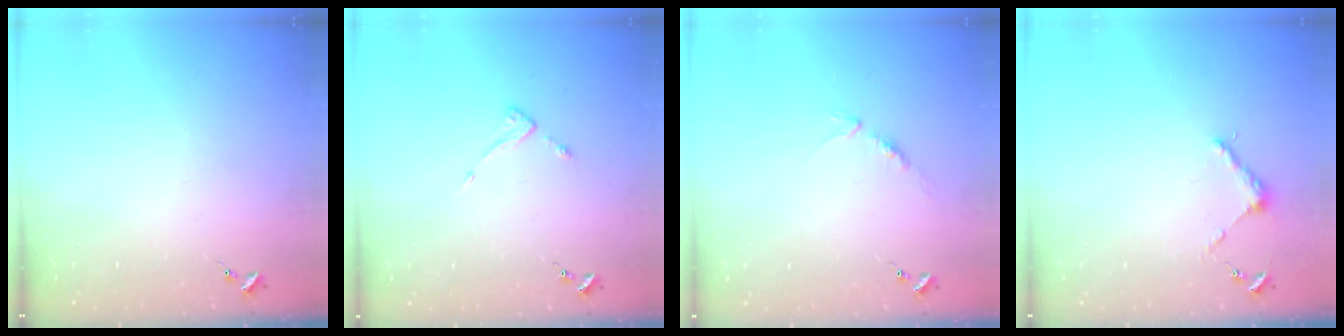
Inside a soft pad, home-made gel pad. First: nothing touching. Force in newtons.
{"total": 3.2, "press": 3.2, "slide": 0.4}
{"total": 5.0, "press": 5.0, "slide": 0.6}
{"total": 4.7, "press": 4.7, "slide": 0.5}